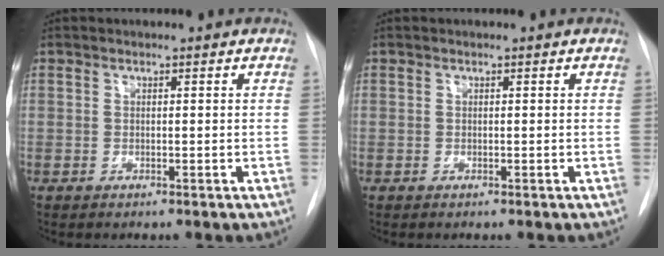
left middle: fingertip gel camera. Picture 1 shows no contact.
{"total": 0.0}